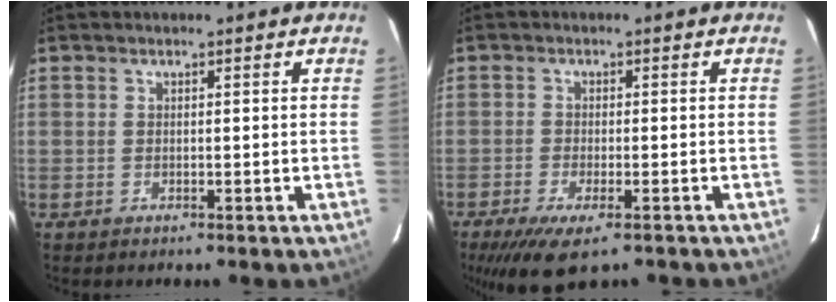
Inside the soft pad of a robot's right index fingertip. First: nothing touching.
{"total": 8.7, "force": [-5.8, 2.6, 5.9], "torque": [-0.132, -0.032, -0.097]}